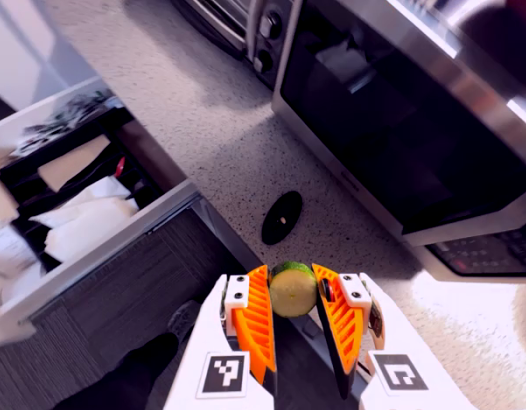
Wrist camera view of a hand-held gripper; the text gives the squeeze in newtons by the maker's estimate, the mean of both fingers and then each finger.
{"total": 8.4, "left": 8.4, "right": 8.5}